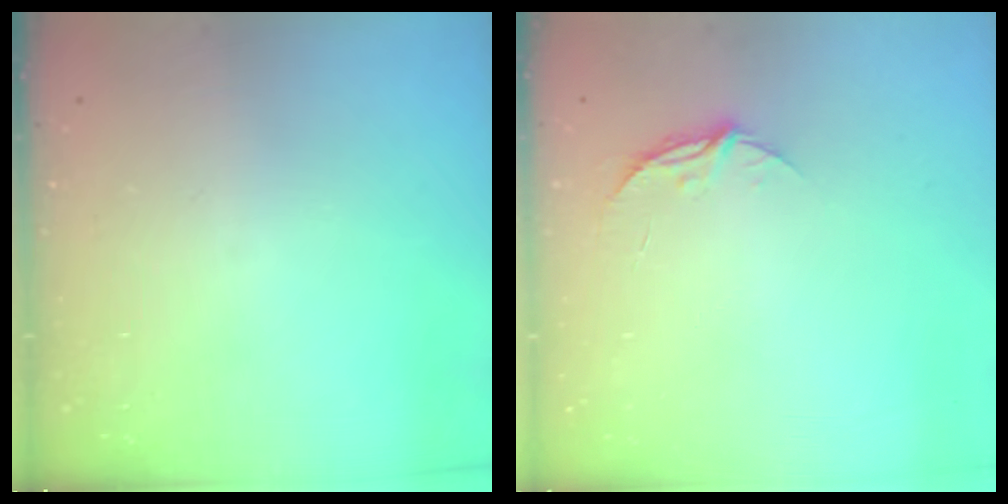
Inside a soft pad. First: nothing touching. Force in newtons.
{"total": 5.3, "press": 5.3, "slide": 0.5}